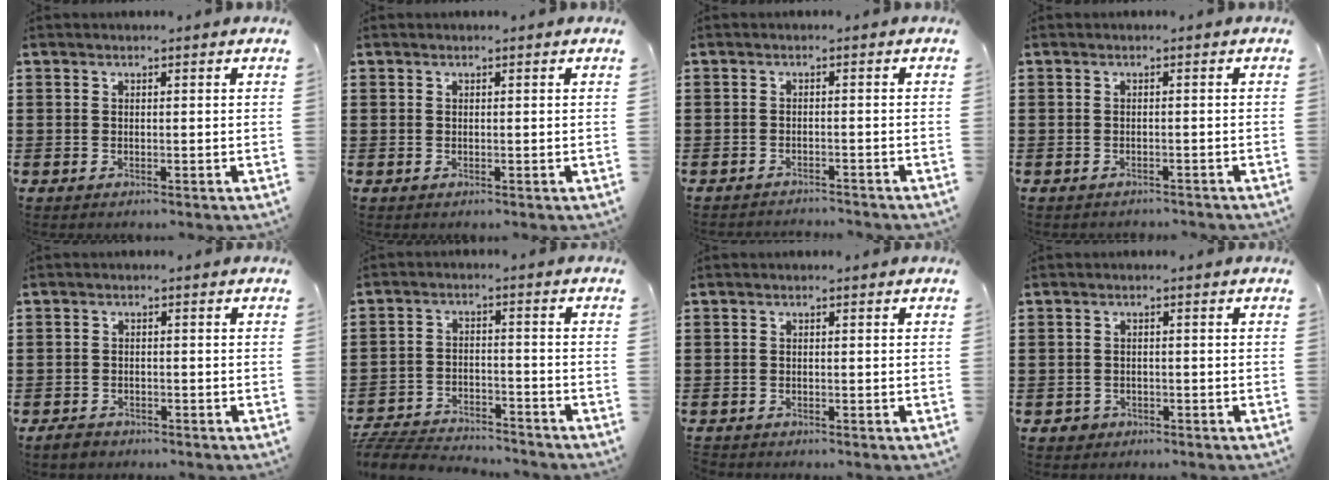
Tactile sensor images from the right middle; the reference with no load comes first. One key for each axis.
{"total": 0.0}
{"total": 1.9, "fx": -1.9, "fy": 0.1, "fz": -0.1, "tx": -0.004, "ty": 0.003, "tz": -0.041}
{"total": 0.9, "fx": -0.9, "fy": 0.2, "fz": 0.0, "tx": -0.003, "ty": 0.002, "tz": -0.021}
{"total": 1.8, "fx": -1.5, "fy": 0.9, "fz": 0.2, "tx": -0.008, "ty": 0.005, "tz": -0.034}
{"total": 5.7, "fx": -5.6, "fy": 0.8, "fz": 0.7, "tx": -0.020, "ty": 0.009, "tz": -0.116}
{"total": 0.8, "fx": -0.8, "fy": 0.2, "fz": -0.1, "tx": 0.000, "ty": 0.003, "tz": -0.018}
{"total": 1.4, "fx": -1.0, "fy": 0.9, "fz": 0.0, "tx": -0.004, "ty": 0.002, "tz": -0.024}